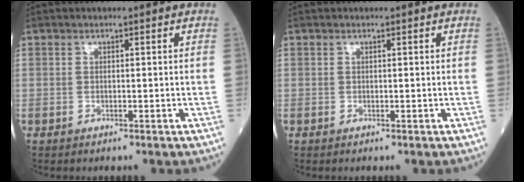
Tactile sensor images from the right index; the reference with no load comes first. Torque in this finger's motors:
{"motor_torque": [-0.01, 0.02, -0.01, 0.01]}